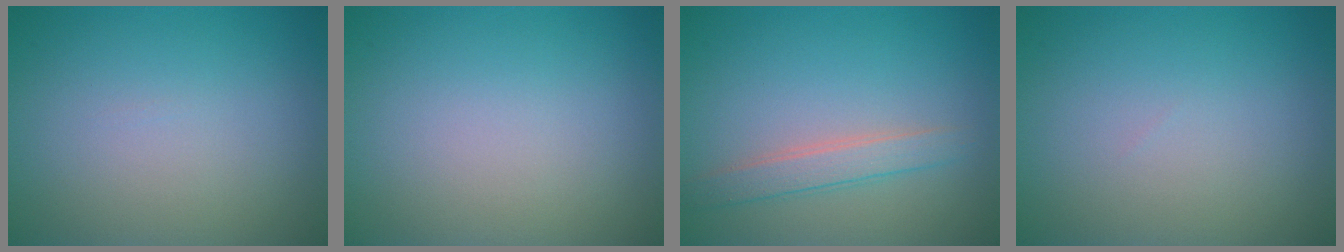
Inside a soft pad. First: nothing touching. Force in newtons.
{"total": 0.0}
{"total": 2.2, "press": 2.2, "slide": 0.1}
{"total": 0.0}